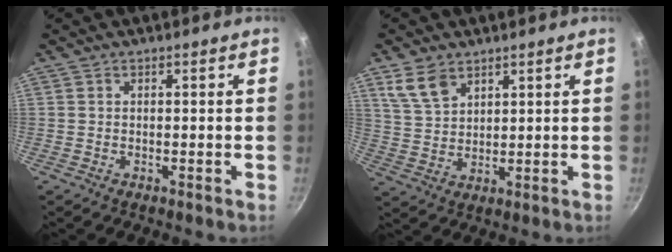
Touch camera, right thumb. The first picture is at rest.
{"total": 6.8, "force": [4.2, 4.0, 3.5], "torque": [-0.053, -0.016, 0.090]}